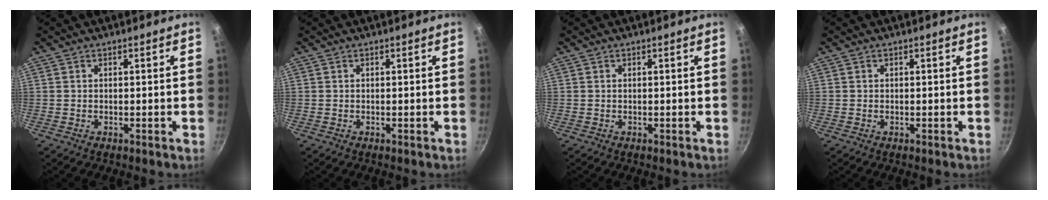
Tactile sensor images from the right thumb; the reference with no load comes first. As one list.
[{"total": 0.0}, {"total": 0.0}, {"total": 0.0}]